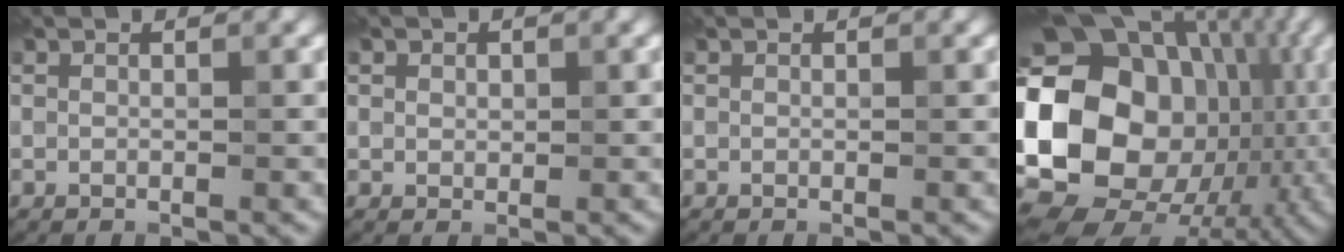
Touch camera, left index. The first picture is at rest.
{"total": 0.9, "force": [0.5, 0.8, 0.0], "torque": [0.005, -0.003, 0.008]}
{"total": 0.0}
{"total": 21.4, "force": [-0.2, 17.3, 12.5], "torque": [-0.221, 0.002, -0.029]}